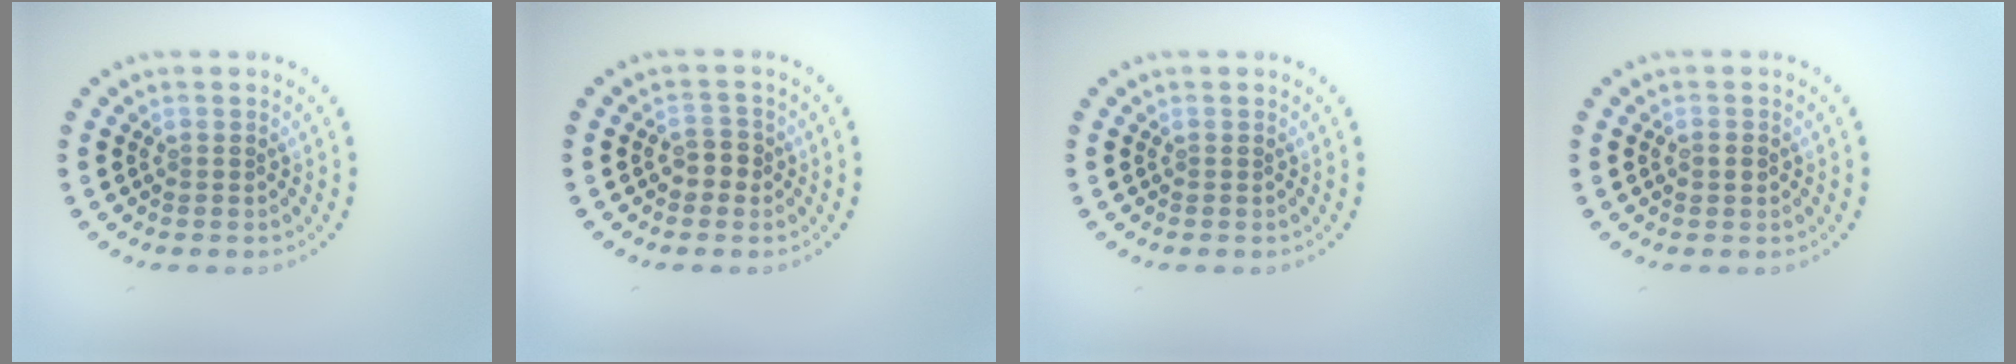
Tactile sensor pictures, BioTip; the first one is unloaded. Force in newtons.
{"total": 1.8, "press": 1.7, "slide": 0.5}
{"total": 0.0}
{"total": 1.3, "press": 1.3, "slide": 0.2}